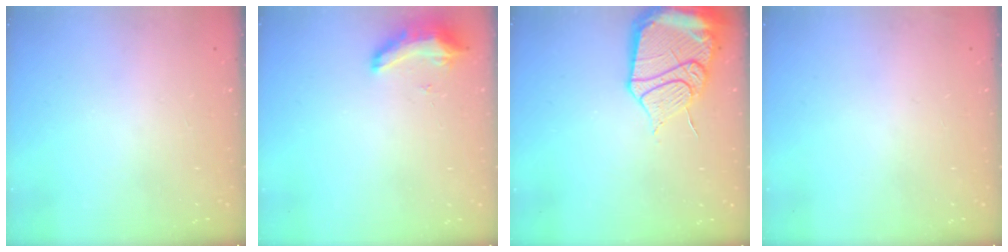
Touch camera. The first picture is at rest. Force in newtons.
{"total": 8.8, "press": 8.8, "slide": 0.2}
{"total": 17.6, "press": 17.4, "slide": 2.9}
{"total": 2.2, "press": 2.1, "slide": 0.8}